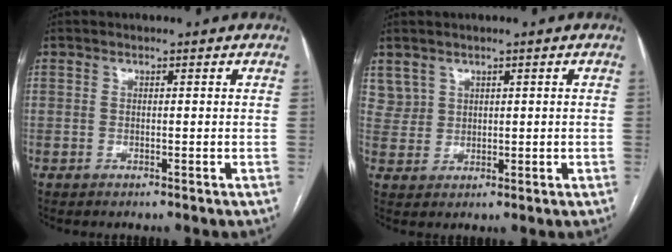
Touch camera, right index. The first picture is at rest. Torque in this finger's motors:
{"motor_torque": [-0.14, 0.21, -0.01, 0.01]}